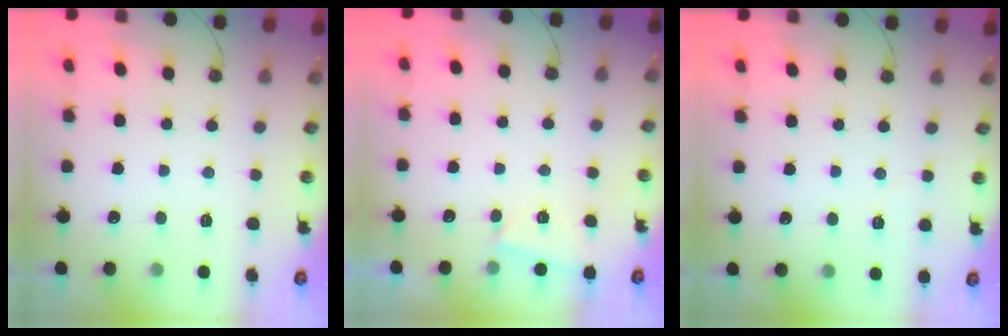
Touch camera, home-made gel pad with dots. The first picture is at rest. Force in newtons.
{"total": 2.1, "press": 2.1, "slide": 0.5}
{"total": 3.2, "press": 2.7, "slide": 1.8}